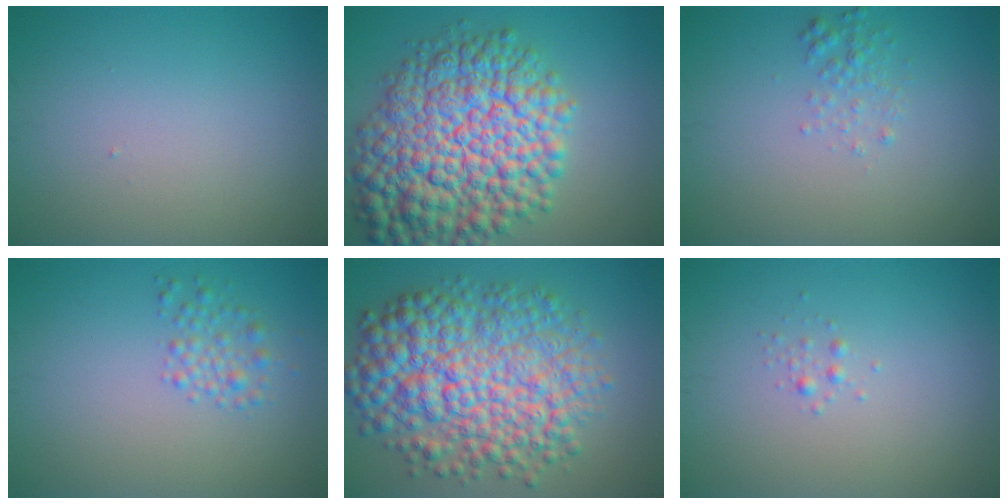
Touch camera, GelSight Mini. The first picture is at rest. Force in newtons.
{"total": 13.4, "press": 13.4, "slide": 0.4}
{"total": 1.4, "press": 1.4, "slide": 0.1}
{"total": 1.8, "press": 1.8, "slide": 0.1}
{"total": 11.2, "press": 11.2, "slide": 0.2}
{"total": 0.7, "press": 0.7, "slide": 0.0}